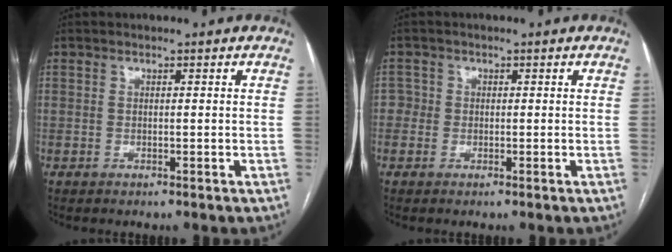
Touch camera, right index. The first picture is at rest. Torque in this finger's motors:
{"motor_torque": [-0.03, 0.10, 0.00, 0.01]}